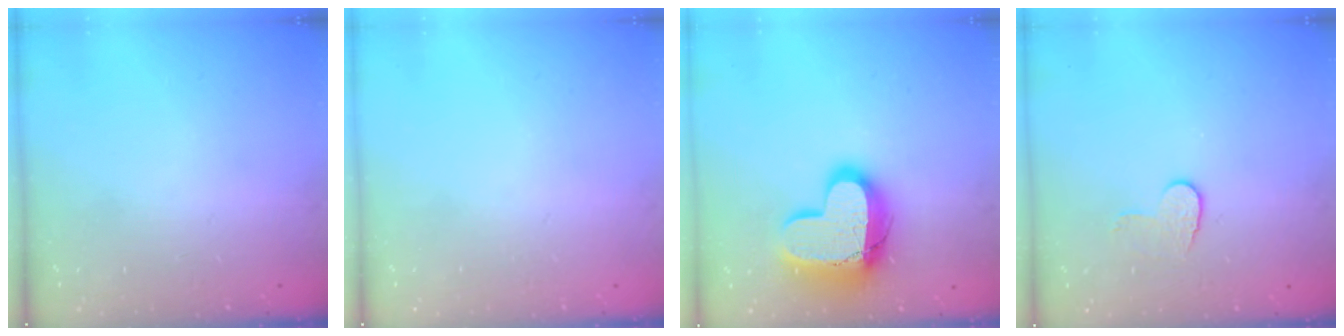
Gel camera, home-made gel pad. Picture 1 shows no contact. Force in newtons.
{"total": 0.0}
{"total": 16.7, "press": 16.7, "slide": 1.5}
{"total": 6.1, "press": 6.1, "slide": 0.5}